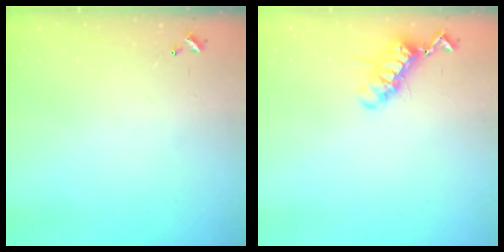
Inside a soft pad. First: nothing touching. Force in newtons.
{"total": 11.7, "press": 11.7, "slide": 0.9}